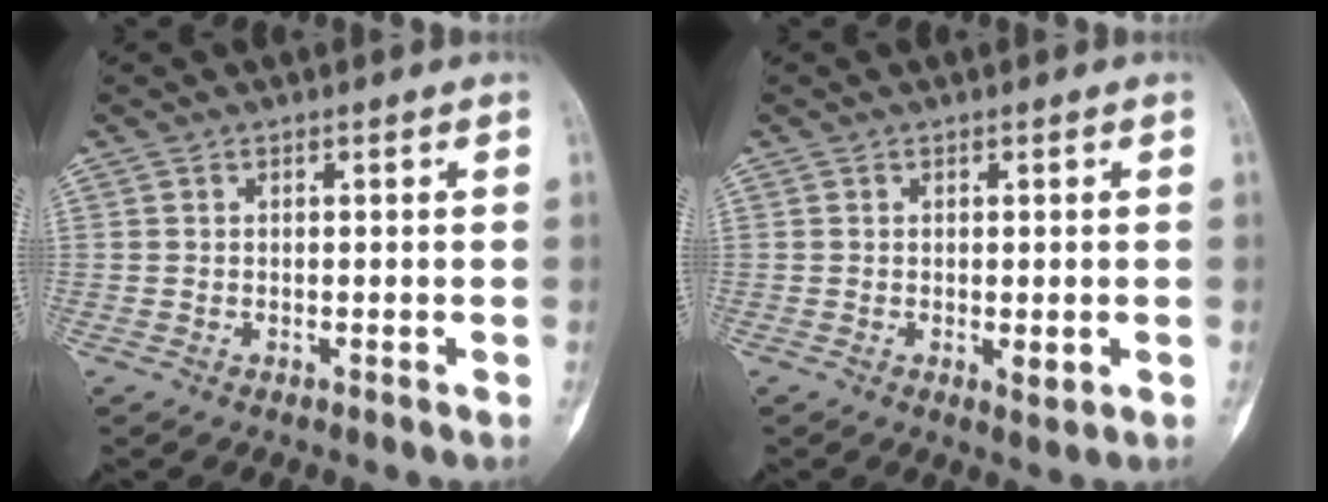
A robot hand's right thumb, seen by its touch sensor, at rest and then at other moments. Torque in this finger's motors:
{"motor_torque": [0.00, 0.16, 0.12, 0.18, -0.03]}